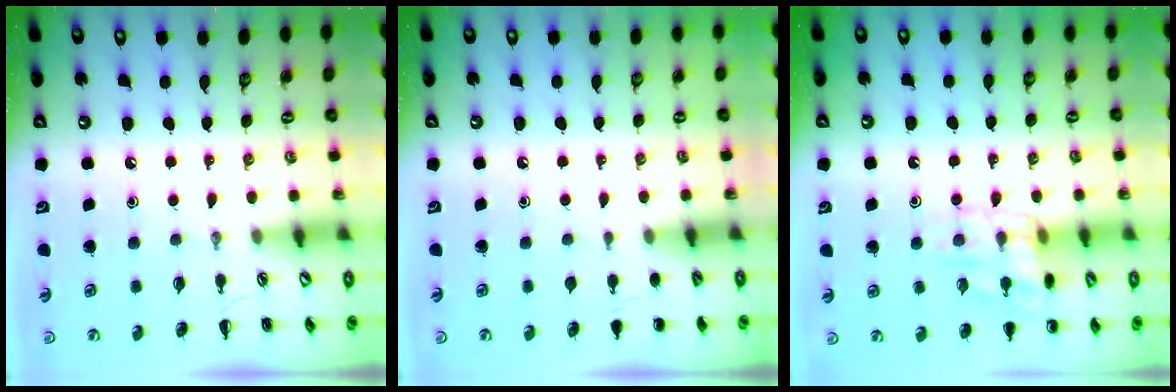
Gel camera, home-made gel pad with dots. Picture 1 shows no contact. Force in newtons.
{"total": 1.2, "press": 1.2, "slide": 0.1}
{"total": 13.3, "press": 13.3, "slide": 1.0}